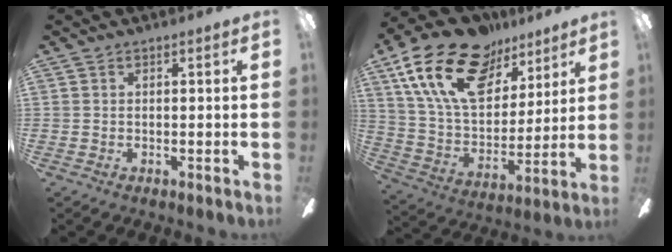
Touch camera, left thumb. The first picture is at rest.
{"total": 23.7, "force": [13.8, 13.4, 13.9], "torque": [-0.259, -0.067, 0.246]}